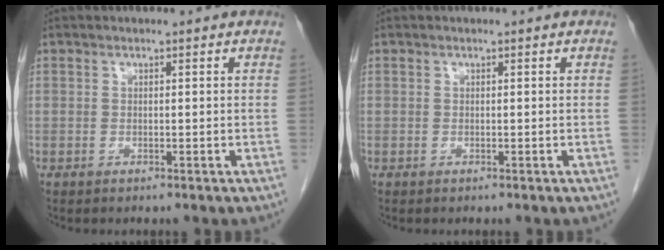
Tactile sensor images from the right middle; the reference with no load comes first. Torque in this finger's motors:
{"motor_torque": [0.00, 0.00, 0.00, -0.01]}